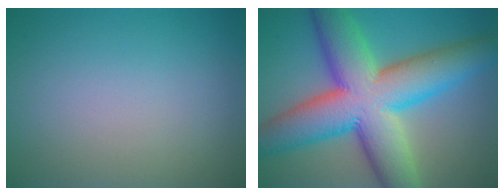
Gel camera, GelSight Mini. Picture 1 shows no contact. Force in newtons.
{"total": 14.3, "press": 14.2, "slide": 0.5}